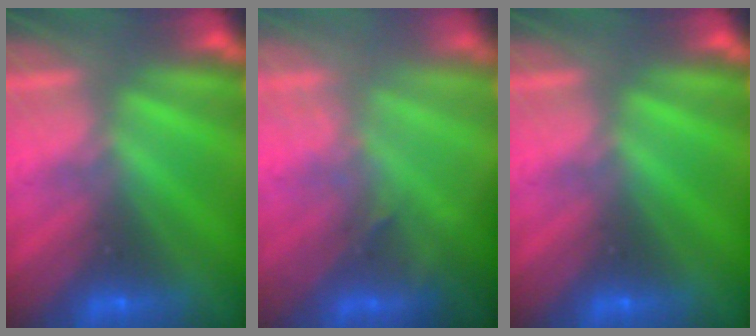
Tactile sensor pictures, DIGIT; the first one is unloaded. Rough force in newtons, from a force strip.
{"total": 2.7}
{"total": 0.0}